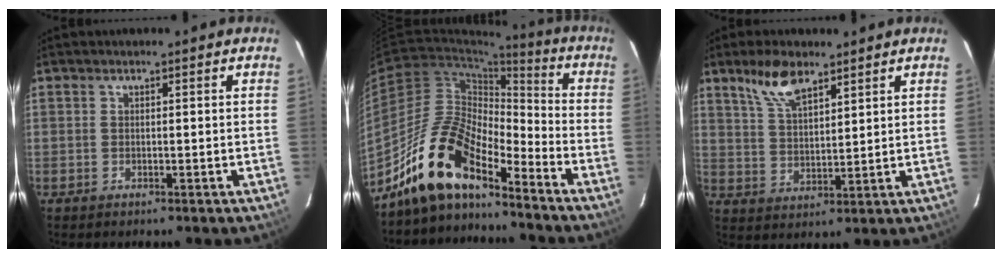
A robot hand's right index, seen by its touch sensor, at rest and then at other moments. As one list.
[{"total": 15.2, "force": [-12.3, 4.6, 7.6], "torque": [-0.142, 0.006, -0.242]}, {"total": 8.0, "force": [5.6, 3.1, 4.8], "torque": [-0.090, 0.010, 0.114]}]